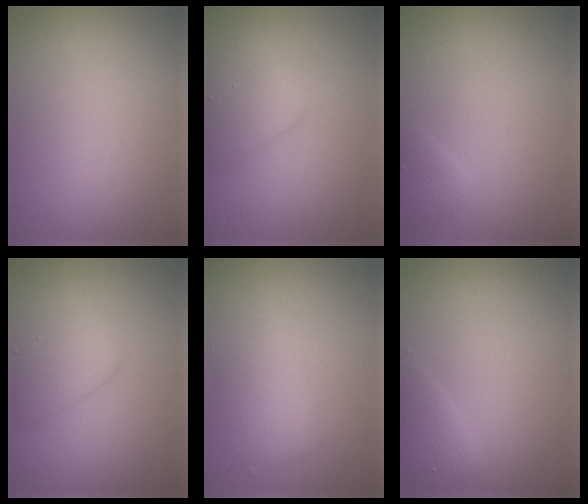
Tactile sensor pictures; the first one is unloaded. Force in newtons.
{"total": 2.6, "press": 2.6, "slide": 0.0}
{"total": 1.1, "press": 1.1, "slide": 0.1}
{"total": 2.6, "press": 2.6, "slide": 0.2}
{"total": 2.7, "press": 2.7, "slide": 0.0}
{"total": 1.4, "press": 1.4, "slide": 0.1}